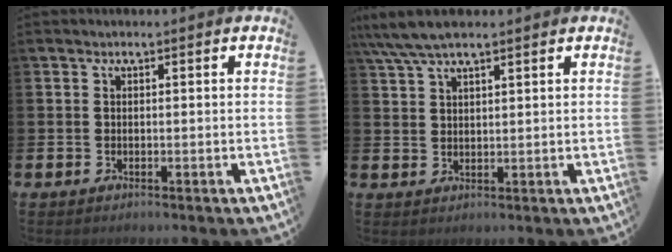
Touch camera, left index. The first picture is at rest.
{"total": 5.1, "force": [4.2, 1.1, 2.8], "torque": [-0.067, -0.004, 0.077]}